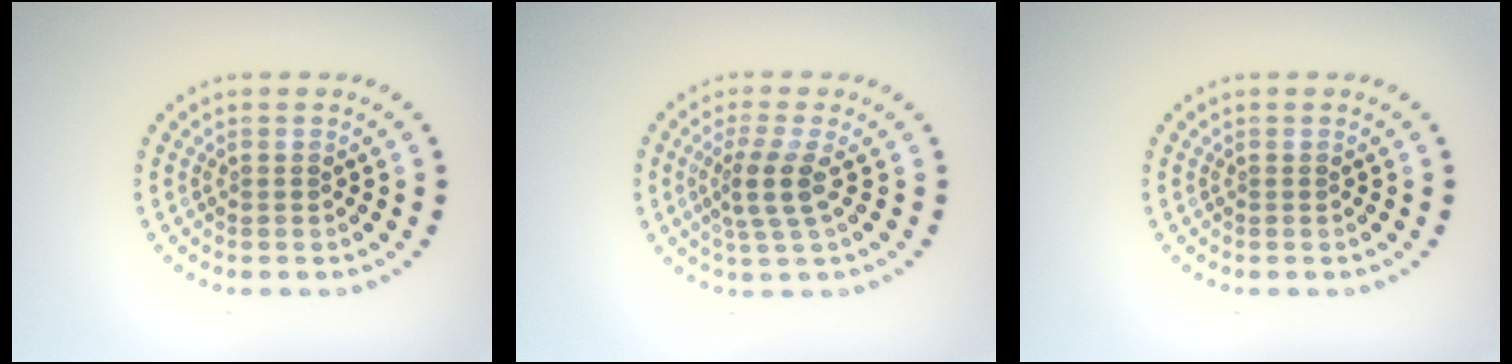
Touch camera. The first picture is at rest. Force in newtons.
{"total": 3.0, "press": 2.3, "slide": 2.0}
{"total": 0.0}